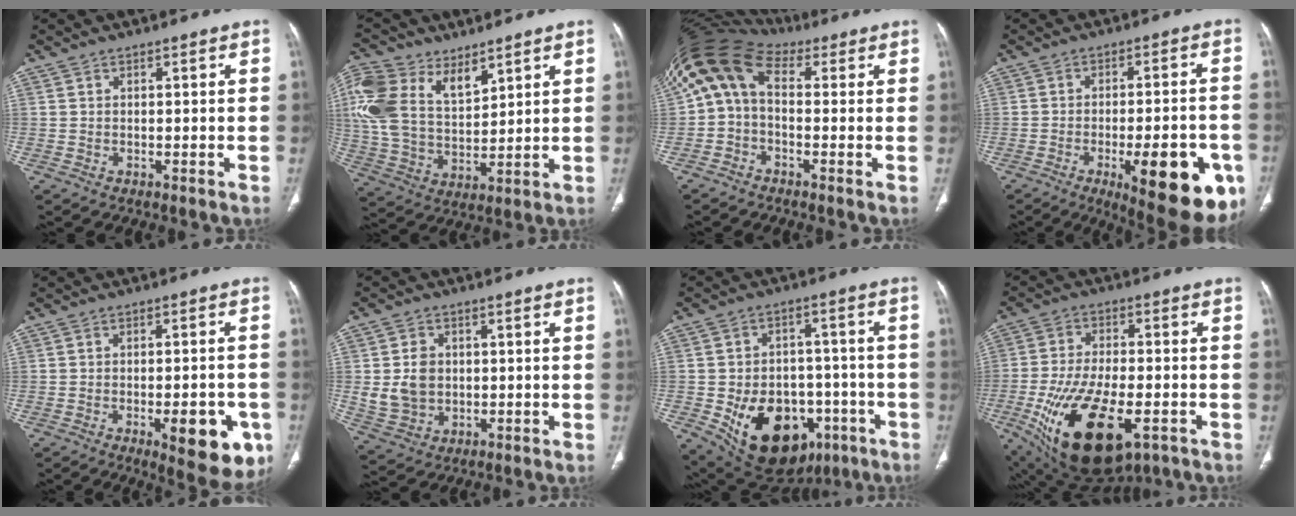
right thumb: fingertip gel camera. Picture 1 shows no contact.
{"total": 17.0, "force": [8.2, 10.3, 10.7], "torque": [-0.221, -0.021, 0.163]}
{"total": 10.3, "force": [2.1, 6.3, 7.8], "torque": [-0.152, 0.050, 0.028]}
{"total": 19.7, "force": [-7.7, 6.6, 16.9], "torque": [-0.170, 0.013, -0.089]}
{"total": 12.6, "force": [-4.8, 4.7, 10.6], "torque": [-0.111, 0.005, -0.053]}
{"total": 7.8, "force": [0.6, 6.3, 4.5], "torque": [-0.070, -0.003, 0.023]}
{"total": 21.1, "force": [-8.0, 14.2, 13.4], "torque": [-0.185, 0.024, -0.098]}
{"total": 21.1, "force": [-8.1, 9.9, 16.8], "torque": [-0.330, -0.001, -0.117]}